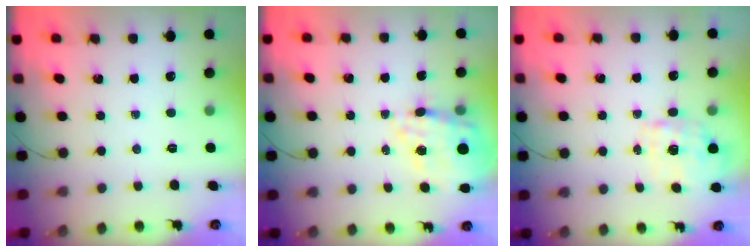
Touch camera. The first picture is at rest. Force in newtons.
{"total": 15.0, "press": 14.5, "slide": 3.8}
{"total": 1.8, "press": 1.7, "slide": 0.6}